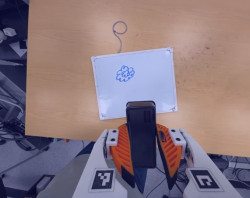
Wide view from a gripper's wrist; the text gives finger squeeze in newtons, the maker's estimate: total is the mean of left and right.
{"total": 9.5, "left": 8.1, "right": 10.8}